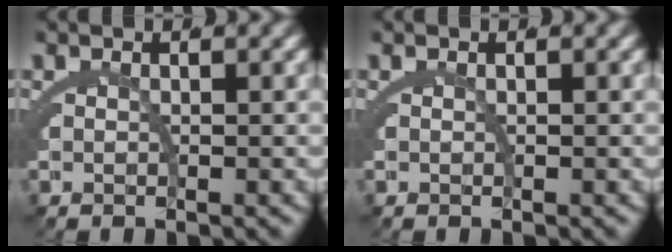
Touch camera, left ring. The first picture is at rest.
{"total": 0.0}